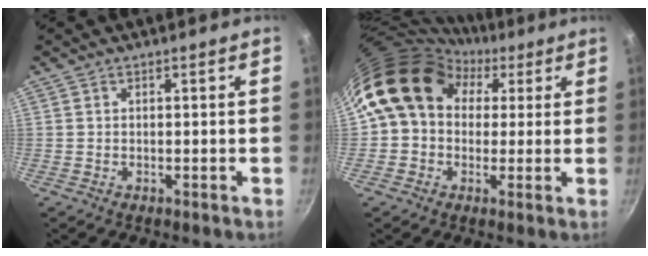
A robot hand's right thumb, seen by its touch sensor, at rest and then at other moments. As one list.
[{"total": 15.2, "force": [3.8, 12.3, 8.0], "torque": [-0.104, 0.034, 0.047]}]